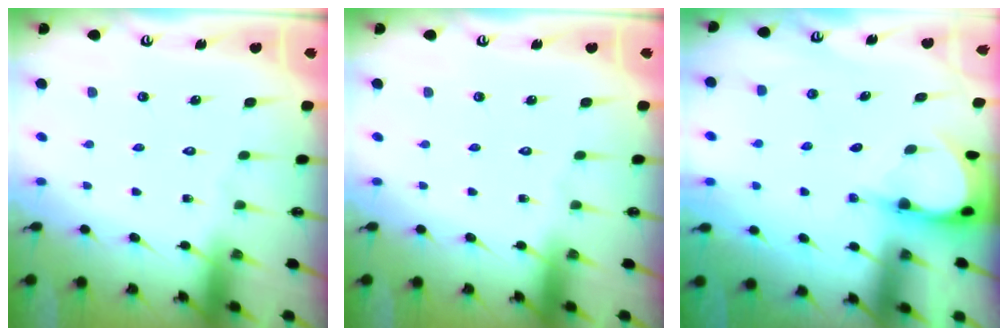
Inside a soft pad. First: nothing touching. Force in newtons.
{"total": 0.0}
{"total": 3.9, "press": 3.9, "slide": 0.2}